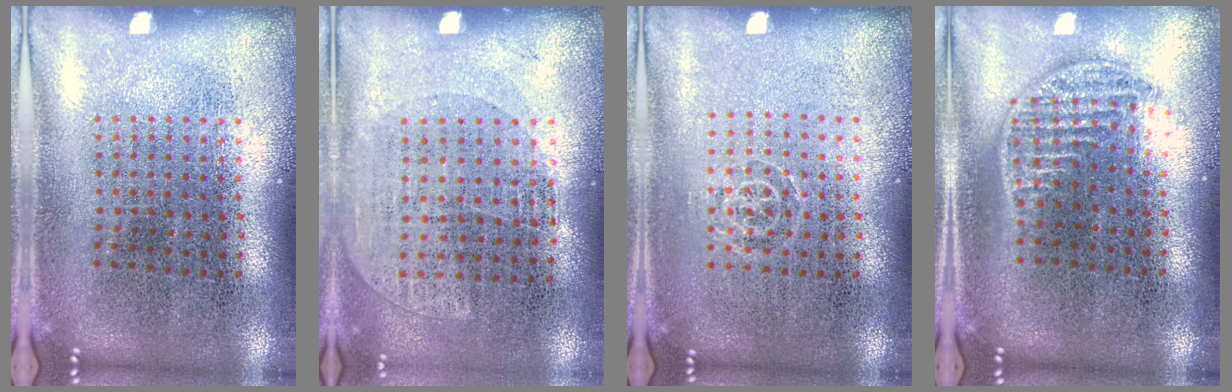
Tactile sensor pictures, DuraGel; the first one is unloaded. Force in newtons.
{"total": 1.2, "press": 1.0, "slide": 0.7}
{"total": 0.6, "press": 0.4, "slide": 0.4}
{"total": 1.3, "press": 1.1, "slide": 0.5}